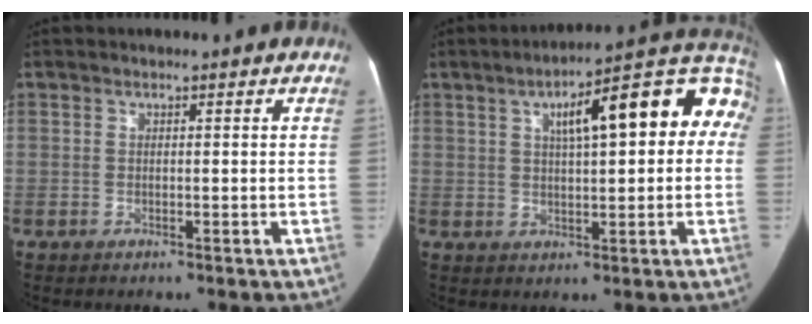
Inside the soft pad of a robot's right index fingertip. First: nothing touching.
{"total": 16.8, "force": [4.5, 4.7, 15.5], "torque": [-0.209, 0.054, 0.056]}